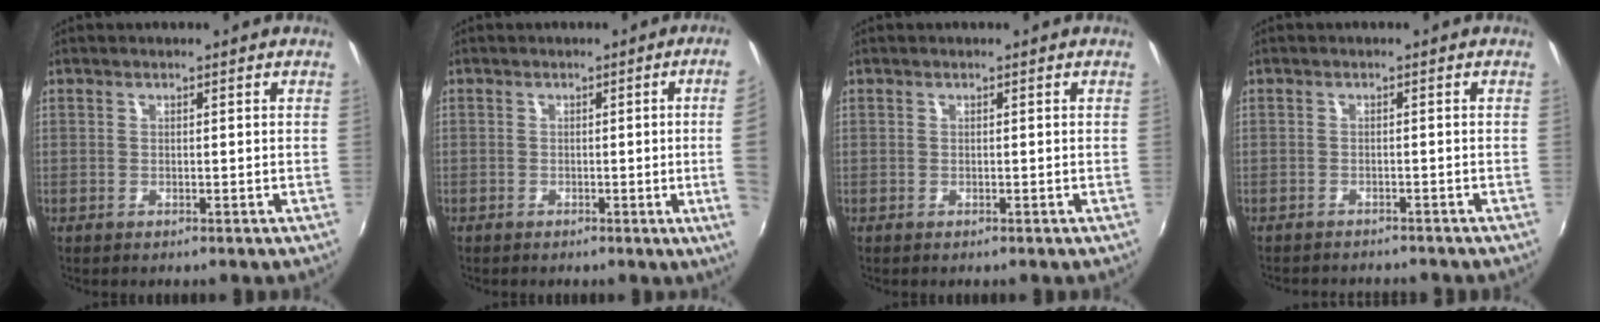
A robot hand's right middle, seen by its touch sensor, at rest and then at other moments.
{"total": 6.7, "force": [-0.2, -1.9, 6.4], "torque": [-0.083, -0.009, 0.000]}
{"total": 0.0}
{"total": 4.7, "force": [-4.4, 0.8, 1.4], "torque": [-0.039, -0.012, -0.064]}